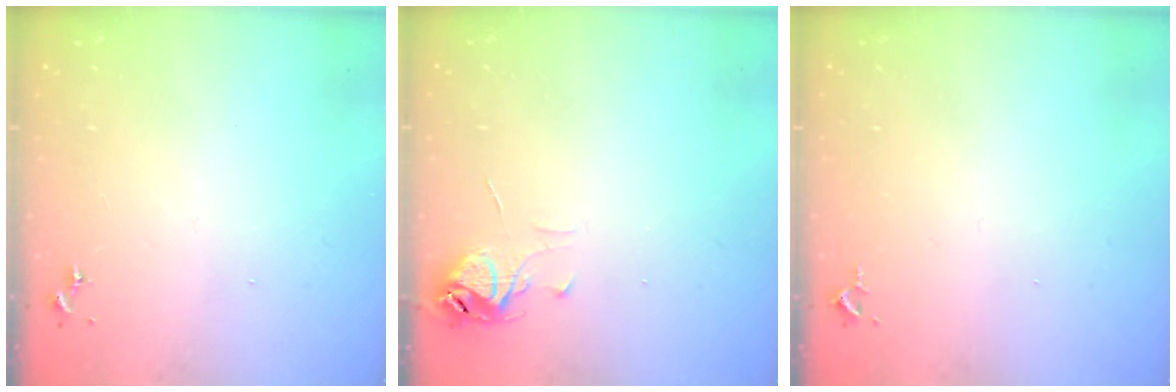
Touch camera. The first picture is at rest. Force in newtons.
{"total": 6.4, "press": 6.4, "slide": 0.5}
{"total": 2.6, "press": 2.6, "slide": 0.4}